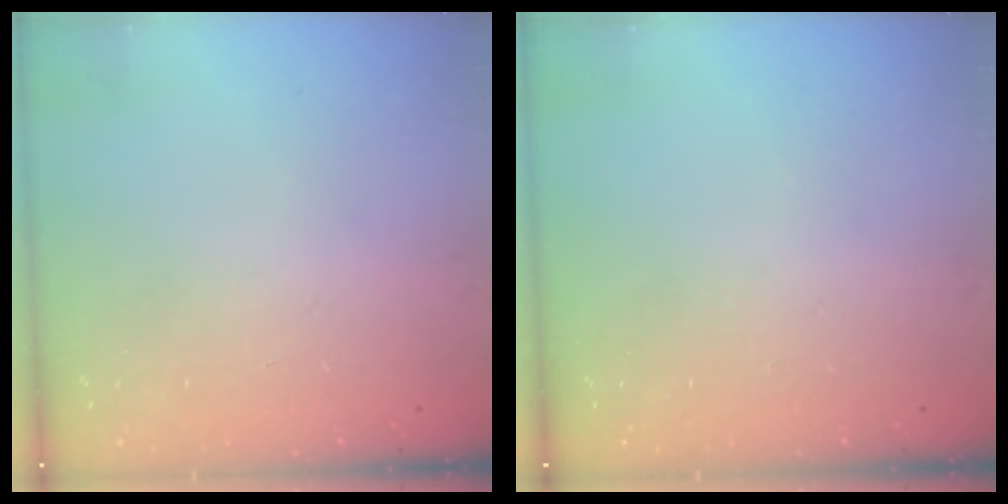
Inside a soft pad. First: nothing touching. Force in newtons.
{"total": 0.0}